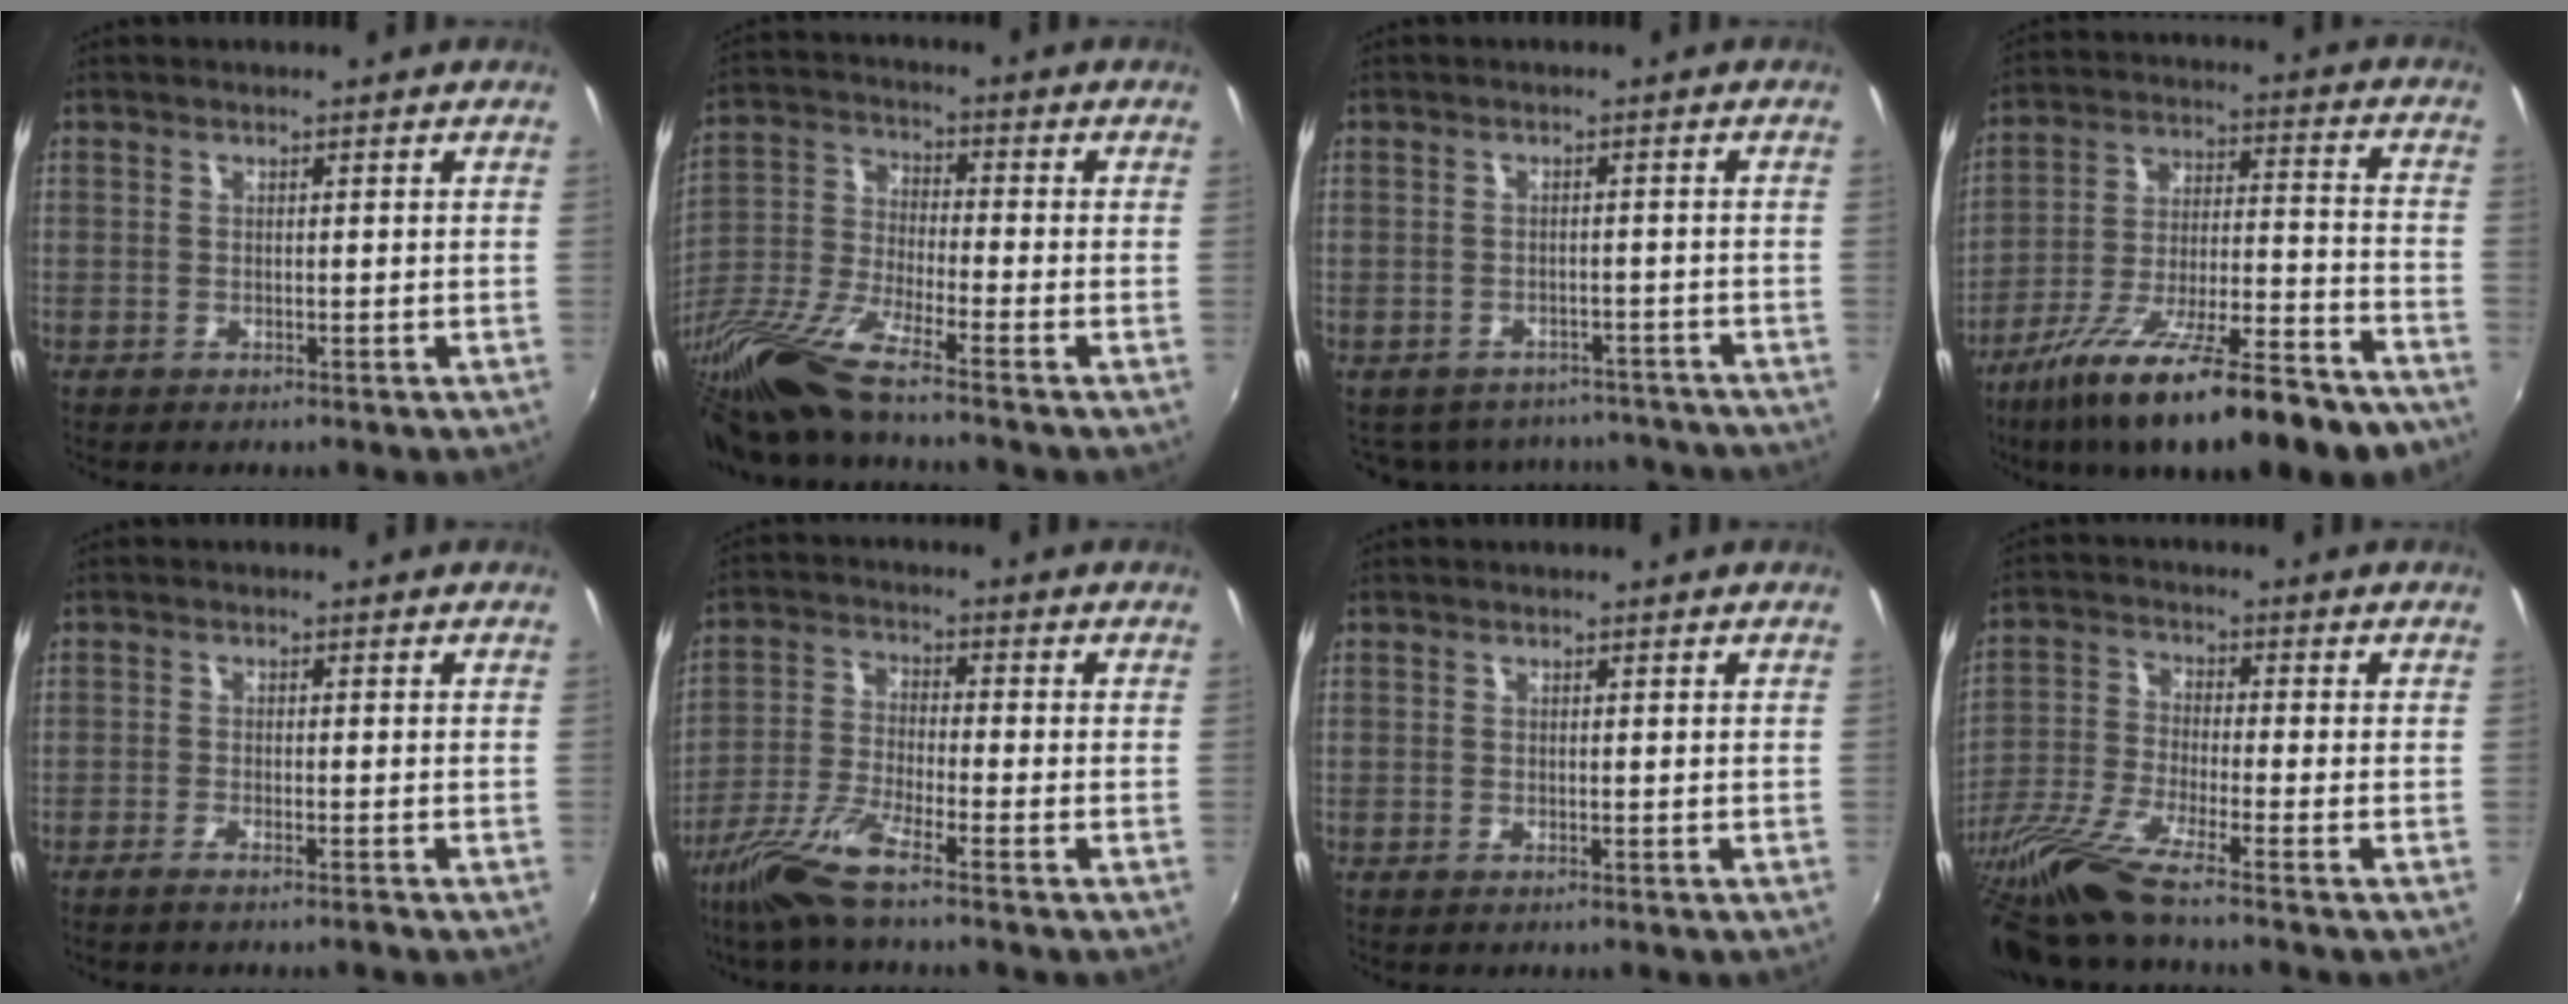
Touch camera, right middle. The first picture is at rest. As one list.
[{"total": 14.8, "force": [-11.9, -0.1, 8.8], "torque": [-0.181, -0.043, -0.235]}, {"total": 12.9, "force": [-10.8, 6.0, 3.7], "torque": [-0.084, 0.006, -0.130]}, {"total": 24.9, "force": [-18.2, 5.3, 16.2], "torque": [-0.273, -0.049, -0.274]}, {"total": 2.5, "force": [-2.0, -0.2, 1.4], "torque": [-0.037, -0.005, -0.040]}, {"total": 8.4, "force": [-6.2, 0.4, 5.7], "torque": [-0.126, -0.012, -0.124]}, {"total": 0.0}, {"total": 12.4, "force": [-10.1, -0.7, 7.2], "torque": [-0.151, -0.042, -0.192]}]